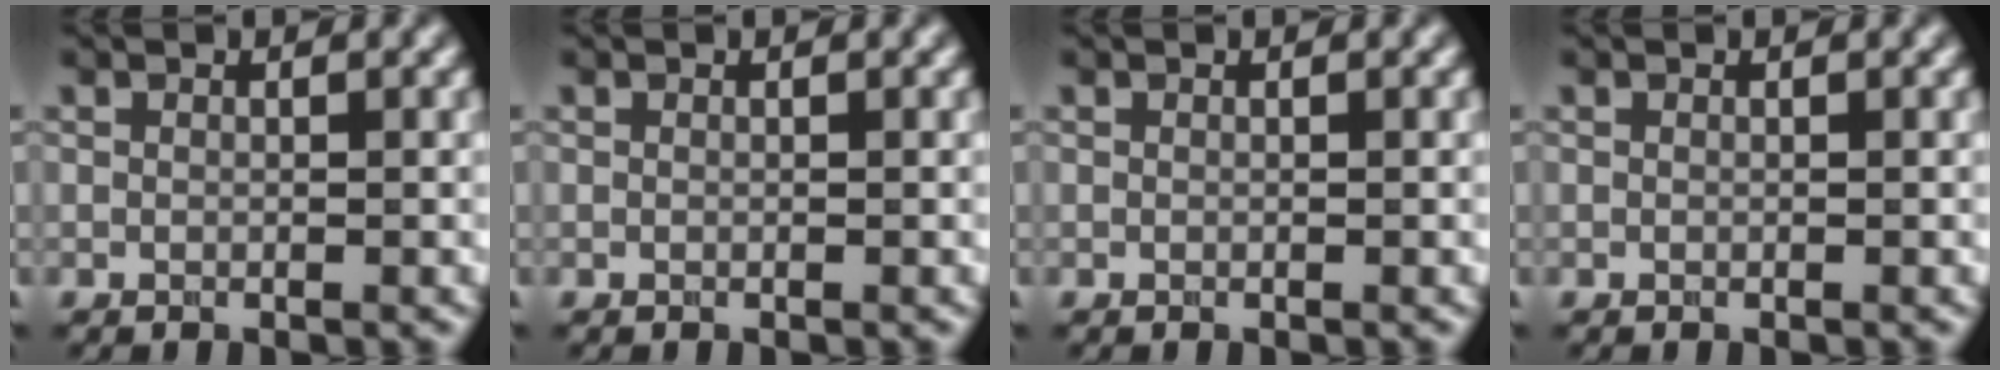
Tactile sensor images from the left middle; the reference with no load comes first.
{"total": 0.0}
{"total": 0.0}
{"total": 0.0}